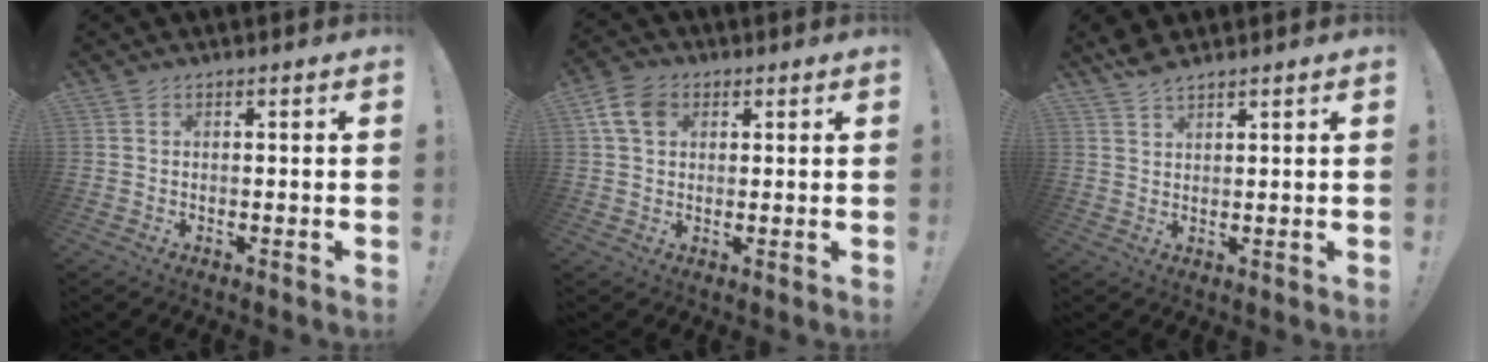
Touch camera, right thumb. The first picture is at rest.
{"total": 8.3, "force": [3.0, 5.9, 5.0], "torque": [-0.092, 0.003, 0.061]}
{"total": 3.6, "force": [3.2, 0.8, 1.6], "torque": [-0.033, -0.017, 0.059]}